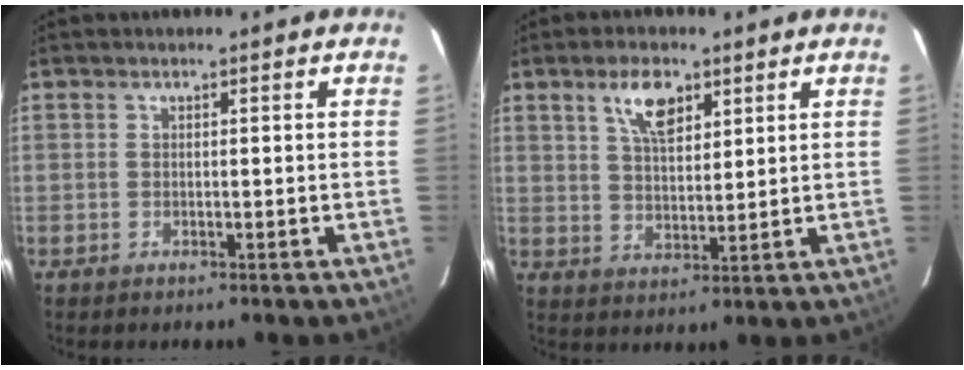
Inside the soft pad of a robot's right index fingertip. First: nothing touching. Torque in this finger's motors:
{"motor_torque": [0.61, 0.49, 0.16, 0.06]}